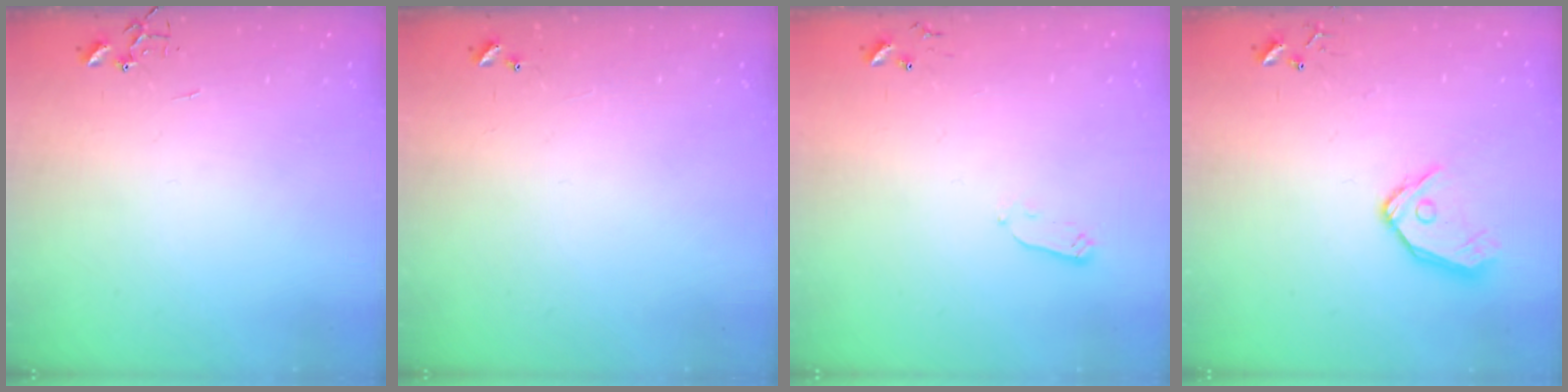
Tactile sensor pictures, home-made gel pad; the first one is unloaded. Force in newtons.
{"total": 4.1, "press": 4.1, "slide": 0.5}
{"total": 2.9, "press": 2.9, "slide": 0.4}
{"total": 12.7, "press": 12.5, "slide": 2.0}